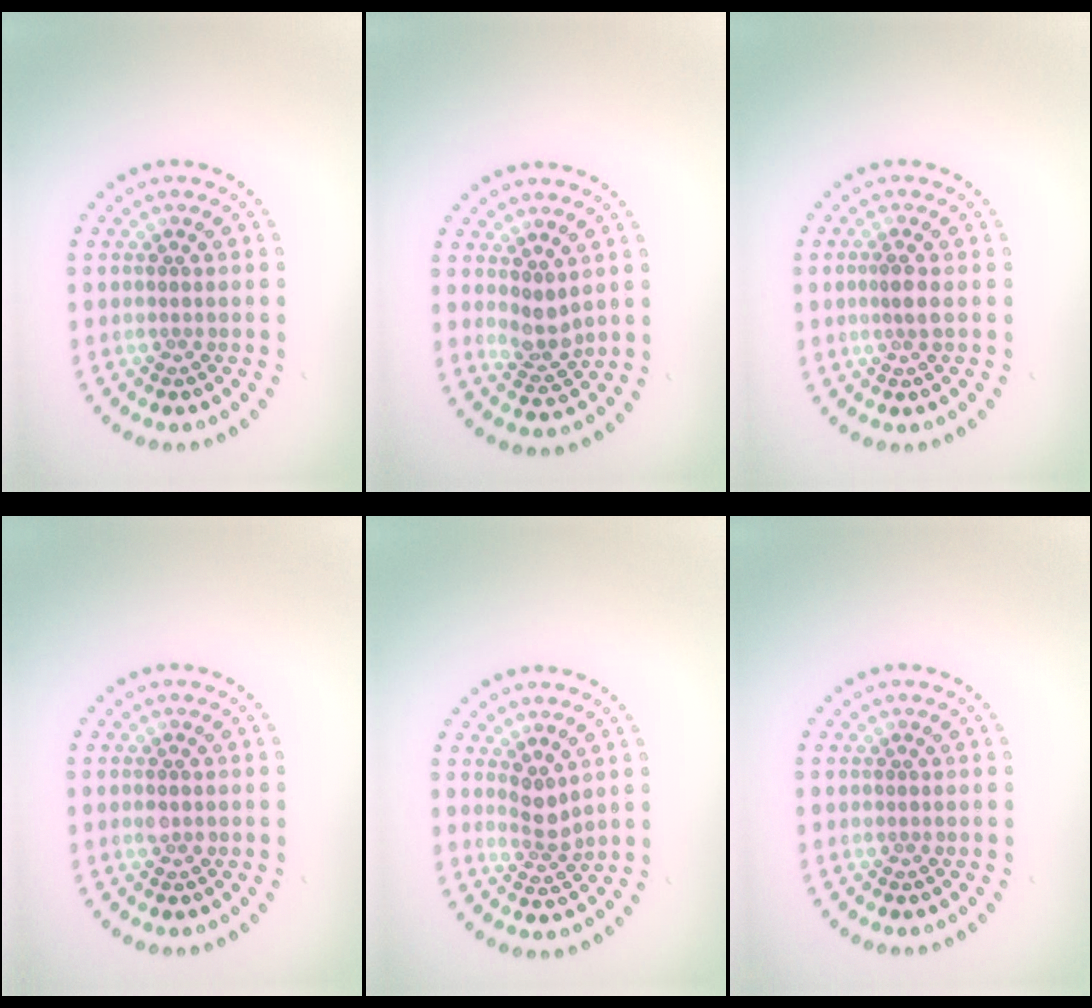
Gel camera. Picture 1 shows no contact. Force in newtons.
{"total": 2.1, "press": 1.8, "slide": 1.1}
{"total": 1.6, "press": 1.3, "slide": 1.1}
{"total": 1.0, "press": 1.0, "slide": 0.1}
{"total": 2.1, "press": 1.6, "slide": 1.4}
{"total": 0.0}